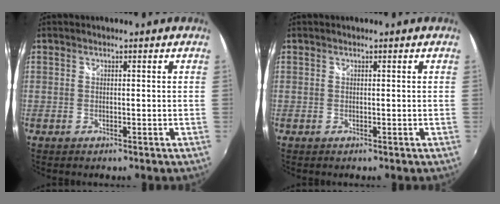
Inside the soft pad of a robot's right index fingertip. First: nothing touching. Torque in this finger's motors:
{"motor_torque": [-0.06, -0.06, 0.00, 0.00]}